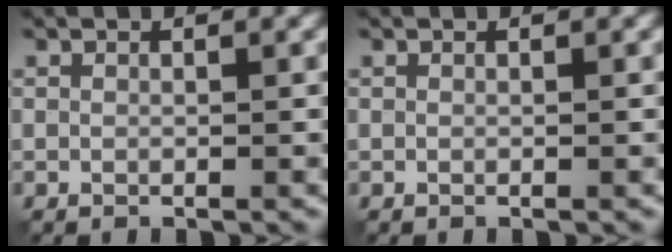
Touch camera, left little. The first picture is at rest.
{"total": 0.0}